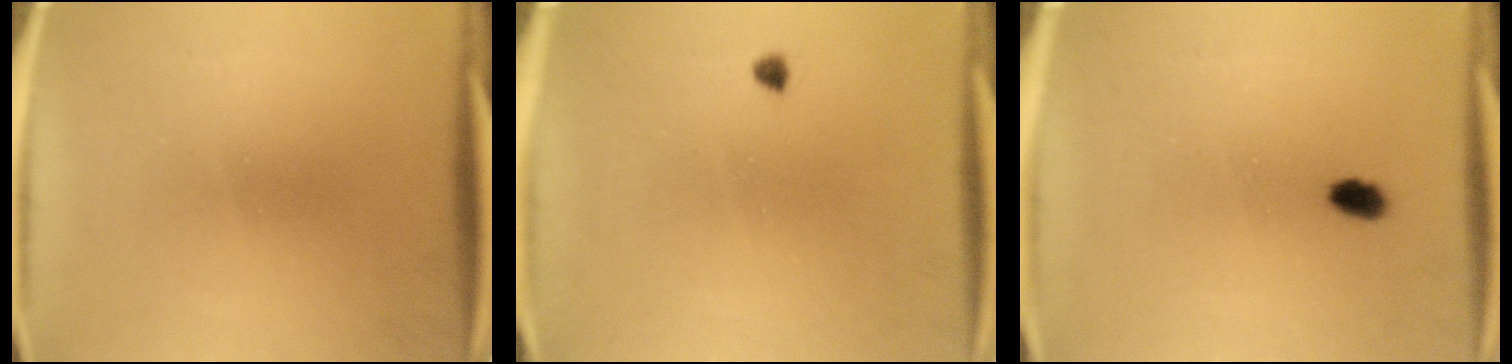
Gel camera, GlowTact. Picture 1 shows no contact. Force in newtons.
{"total": 1.0}
{"total": 2.3}